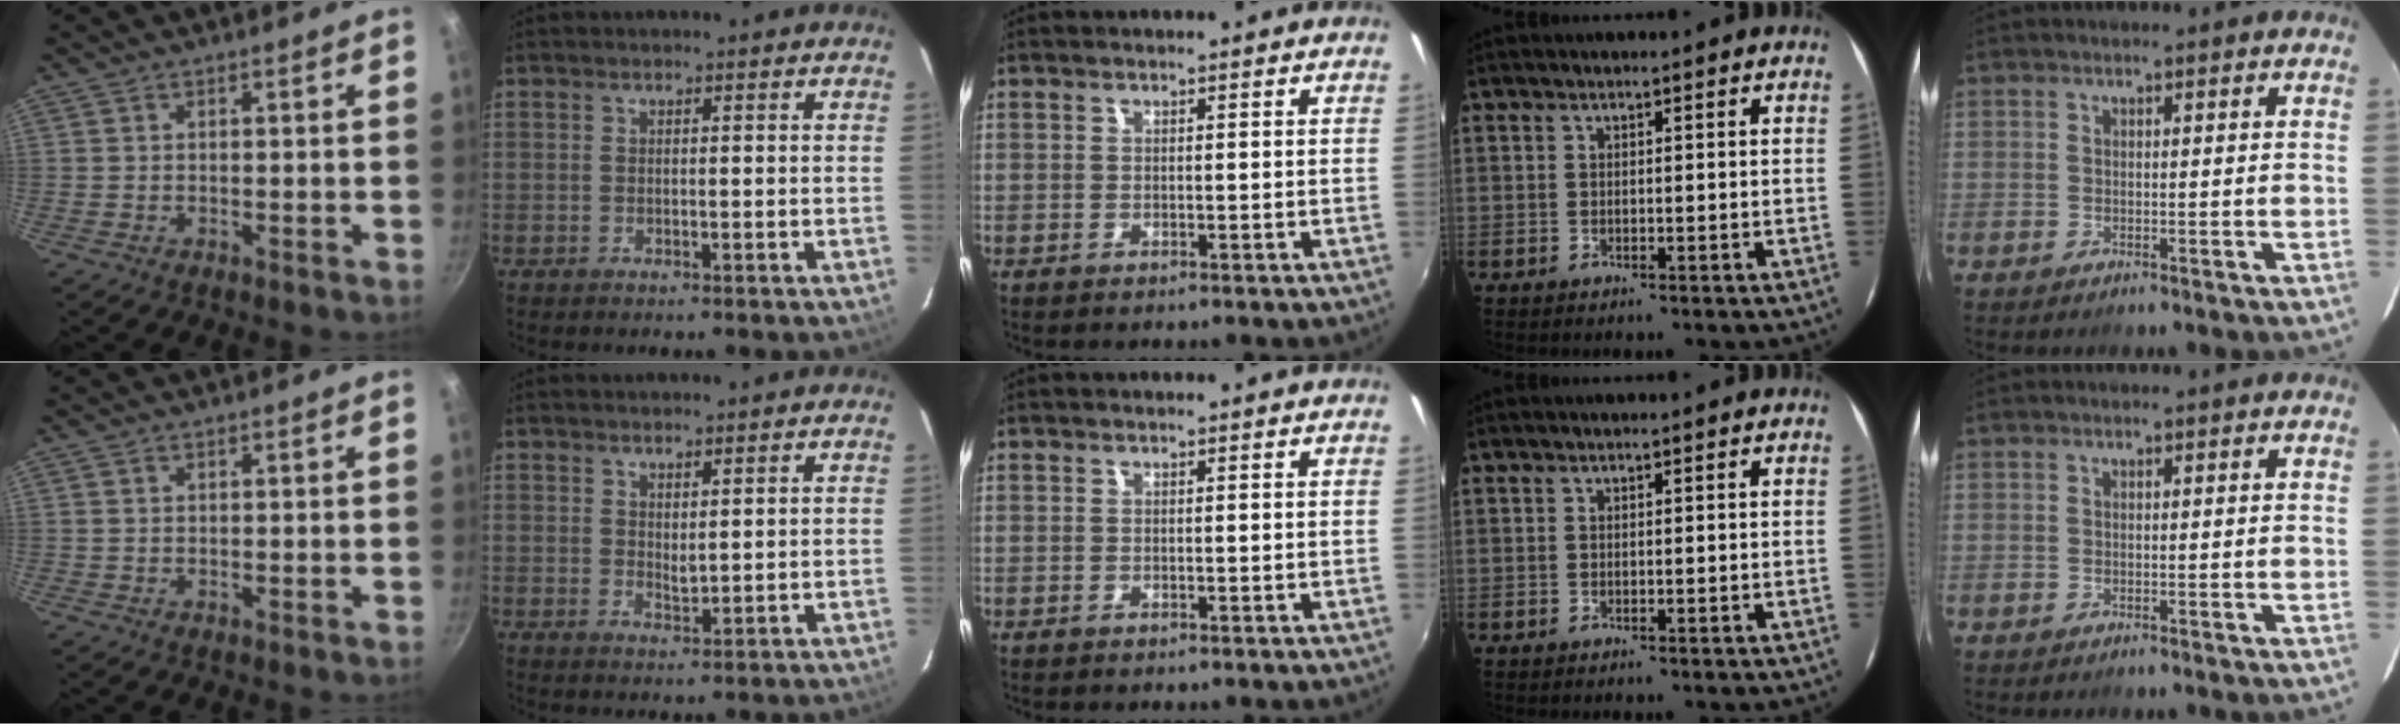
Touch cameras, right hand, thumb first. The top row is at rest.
{"index": {"total": 2.2, "force": [1.4, 0.9, 1.4], "torque": [-0.024, -0.004, 0.025]}}